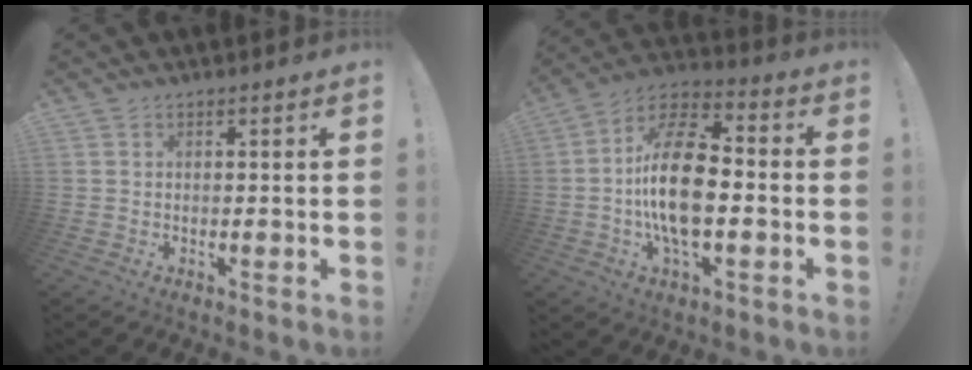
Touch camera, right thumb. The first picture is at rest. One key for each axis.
{"total": 18.5, "fx": -2.2, "fy": 9.1, "fz": 15.9, "tx": -0.288, "ty": 0.007, "tz": -0.040}